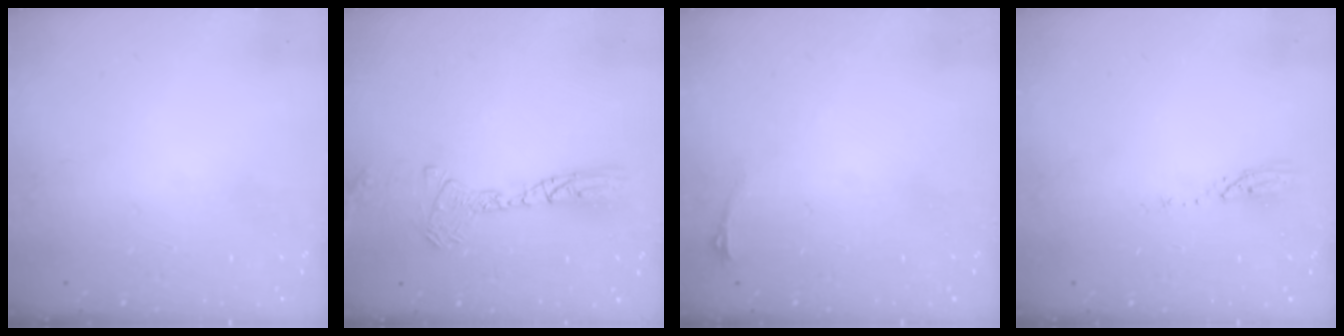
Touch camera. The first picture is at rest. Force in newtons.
{"total": 13.0, "press": 12.6, "slide": 3.3}
{"total": 2.9, "press": 2.6, "slide": 1.5}
{"total": 3.7, "press": 3.7, "slide": 0.3}